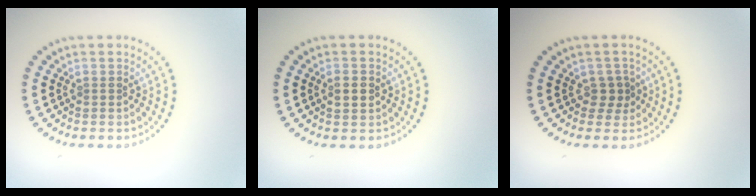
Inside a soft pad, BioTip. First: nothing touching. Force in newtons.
{"total": 1.4, "press": 1.4, "slide": 0.2}
{"total": 1.4, "press": 1.2, "slide": 0.9}